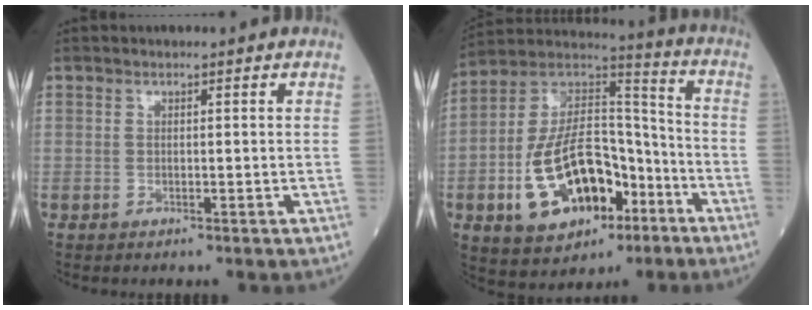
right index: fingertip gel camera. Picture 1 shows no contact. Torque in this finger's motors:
{"motor_torque": [1.84, -0.30, 0.90, 0.21]}